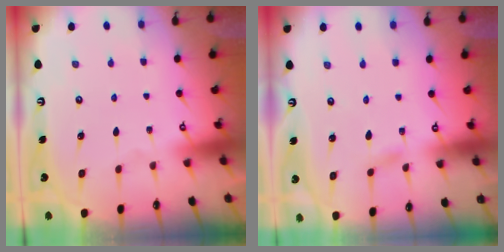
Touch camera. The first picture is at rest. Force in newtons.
{"total": 1.3, "press": 1.3, "slide": 0.1}